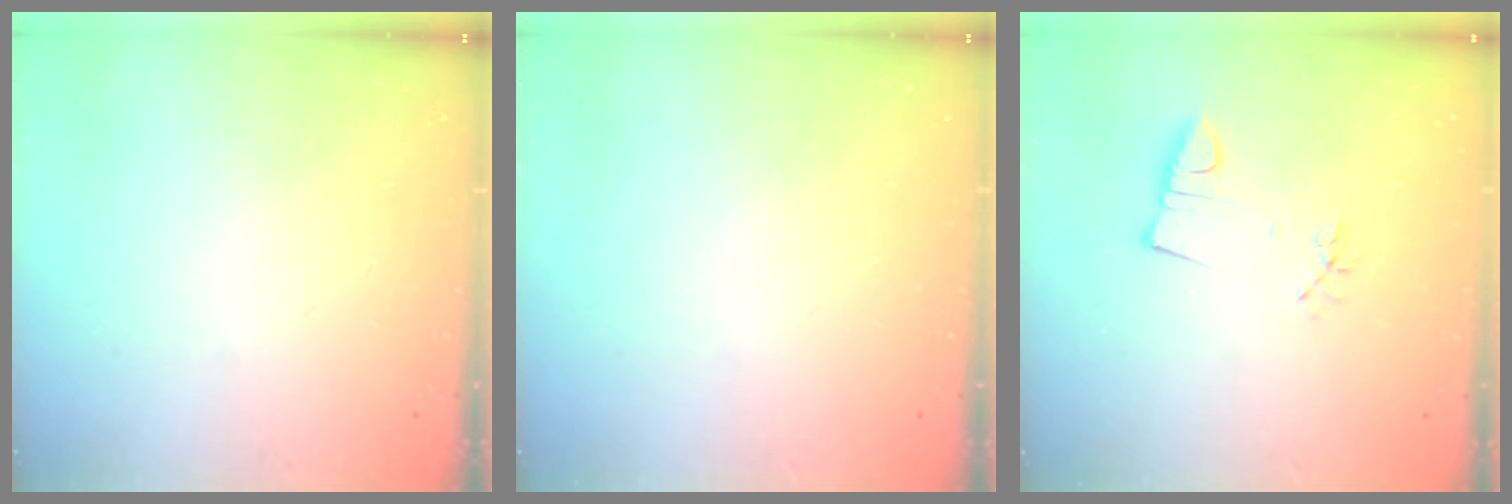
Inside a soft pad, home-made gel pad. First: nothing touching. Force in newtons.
{"total": 0.0}
{"total": 3.0, "press": 1.6, "slide": 2.5}